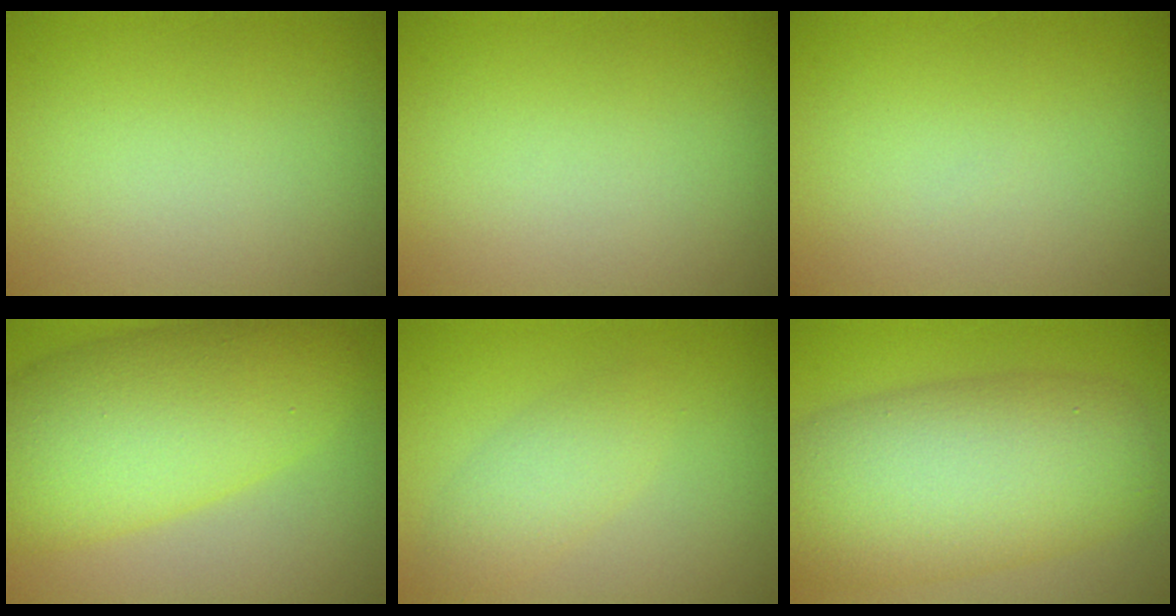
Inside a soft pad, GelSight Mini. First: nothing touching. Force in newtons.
{"total": 0.0}
{"total": 0.0}
{"total": 9.9, "press": 9.9, "slide": 0.2}
{"total": 2.5, "press": 2.5, "slide": 0.0}
{"total": 11.4, "press": 11.4, "slide": 0.3}